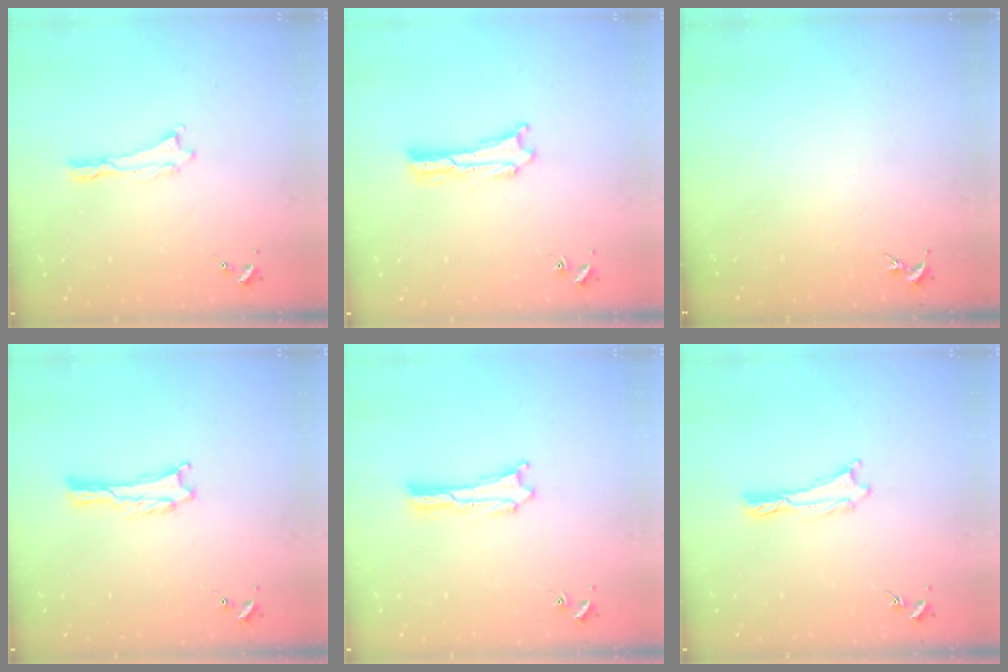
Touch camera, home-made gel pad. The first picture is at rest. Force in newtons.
{"total": 0.9, "press": 0.9, "slide": 0.2}
{"total": 0.0}
{"total": 0.5, "press": 0.5, "slide": 0.1}
{"total": 0.0}
{"total": 0.0}